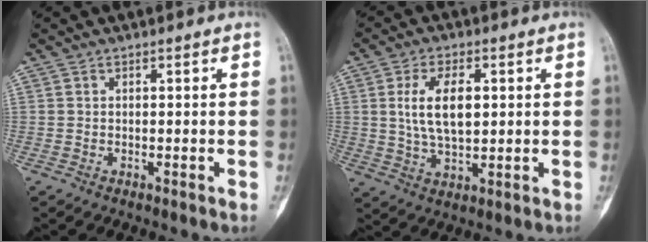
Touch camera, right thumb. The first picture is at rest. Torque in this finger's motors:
{"motor_torque": [0.93, 0.87, 0.44, -0.31, 0.10]}